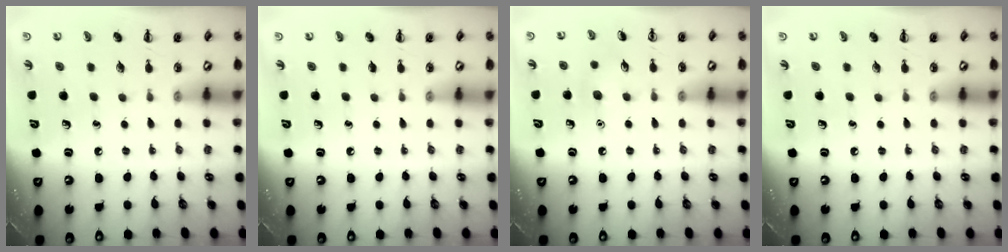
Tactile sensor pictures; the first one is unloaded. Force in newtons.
{"total": 0.0}
{"total": 5.6, "press": 5.3, "slide": 1.6}
{"total": 0.0}